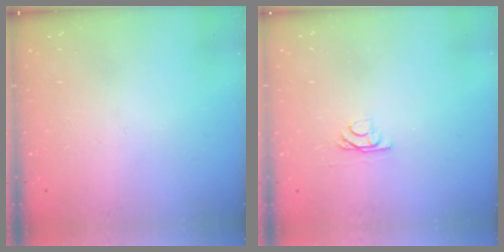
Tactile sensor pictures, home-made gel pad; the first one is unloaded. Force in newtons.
{"total": 3.8, "press": 3.8, "slide": 0.4}